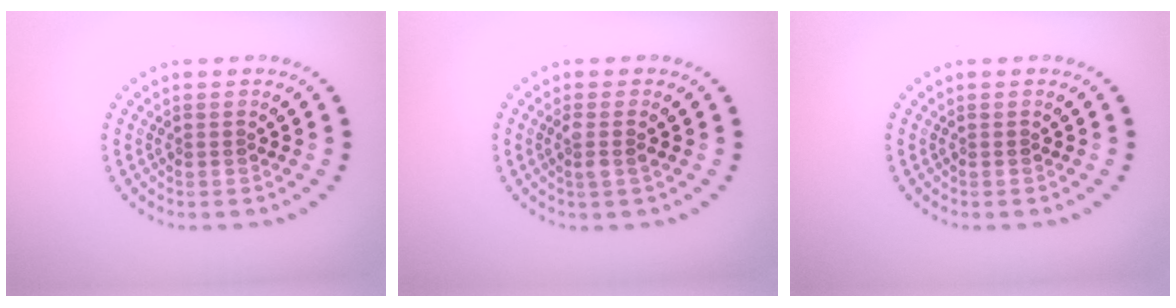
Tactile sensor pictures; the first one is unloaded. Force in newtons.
{"total": 1.5, "press": 1.2, "slide": 0.9}
{"total": 0.0}